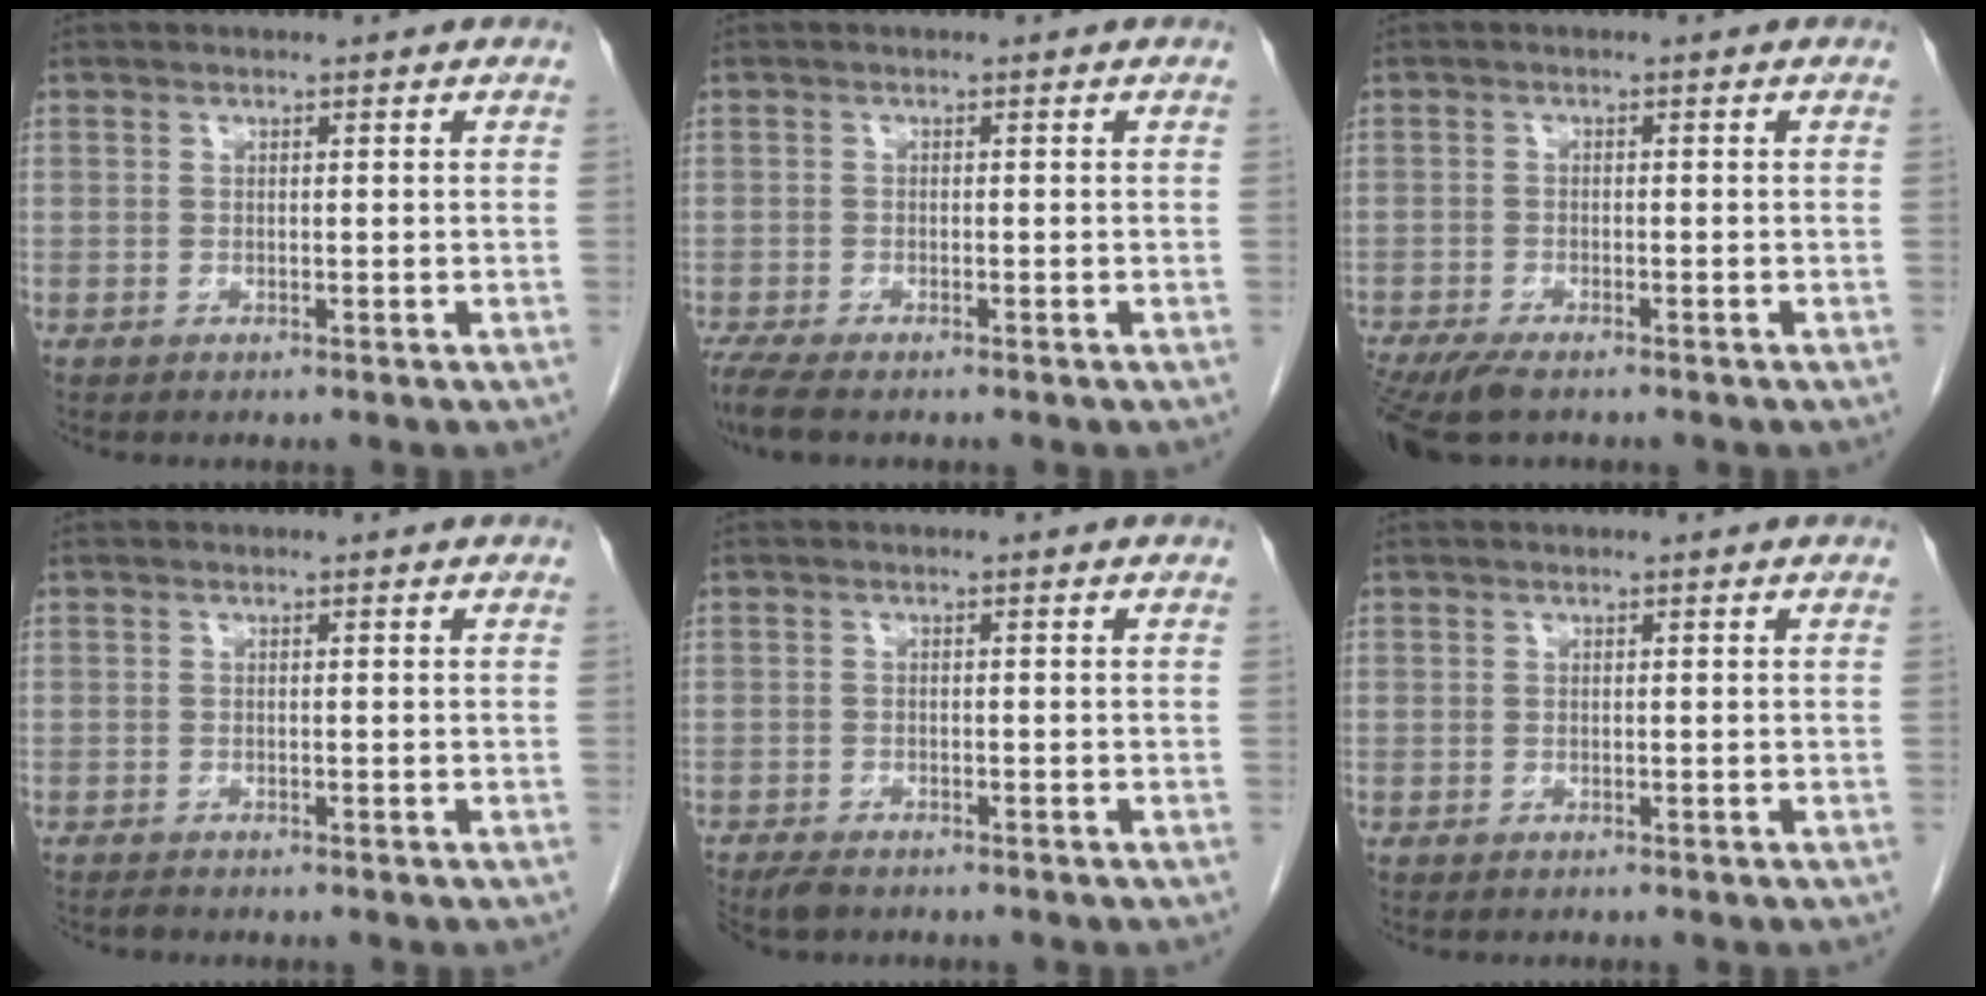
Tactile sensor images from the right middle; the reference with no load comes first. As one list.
[{"total": 4.7, "force": [-3.8, 1.0, 2.7], "torque": [-0.055, -0.015, -0.063]}, {"total": 7.7, "force": [-6.1, 1.9, 4.3], "torque": [-0.074, -0.016, -0.101]}, {"total": 0.7, "force": [-0.7, 0.0, 0.1], "torque": [-0.007, -0.003, -0.015]}, {"total": 3.9, "force": [-3.3, 1.3, 1.5], "torque": [-0.024, -0.008, -0.053]}, {"total": 0.0}]